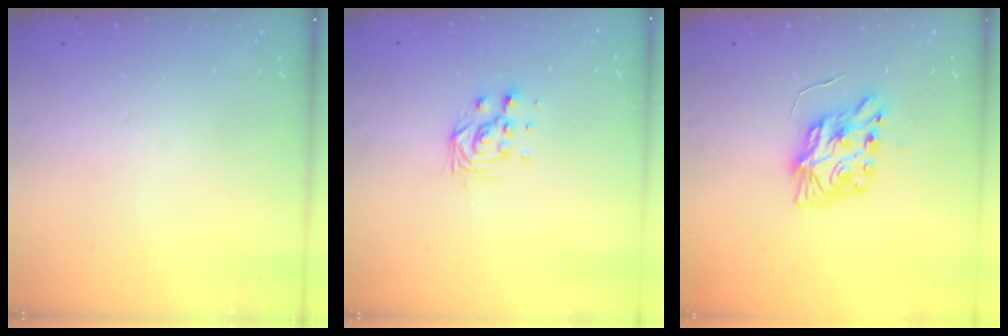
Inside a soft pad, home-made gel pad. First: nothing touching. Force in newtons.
{"total": 5.5, "press": 5.4, "slide": 0.7}
{"total": 8.6, "press": 8.6, "slide": 1.0}